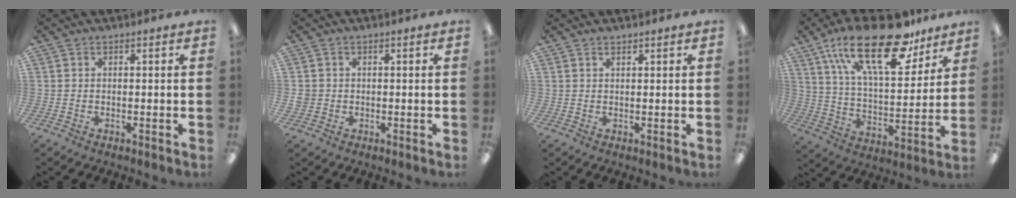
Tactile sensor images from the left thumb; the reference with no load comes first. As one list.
[{"total": 1.9, "force": [0.0, 1.8, 0.6], "torque": [-0.011, 0.004, -0.001]}, {"total": 1.2, "force": [1.0, 0.3, 0.5], "torque": [-0.011, 0.000, 0.019]}, {"total": 26.2, "force": [16.5, 10.8, 17.3], "torque": [-0.285, -0.083, 0.279]}]